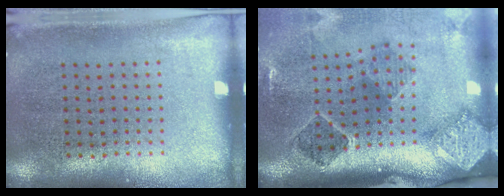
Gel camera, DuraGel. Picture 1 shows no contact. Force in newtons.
{"total": 3.0, "press": 1.9, "slide": 2.3}